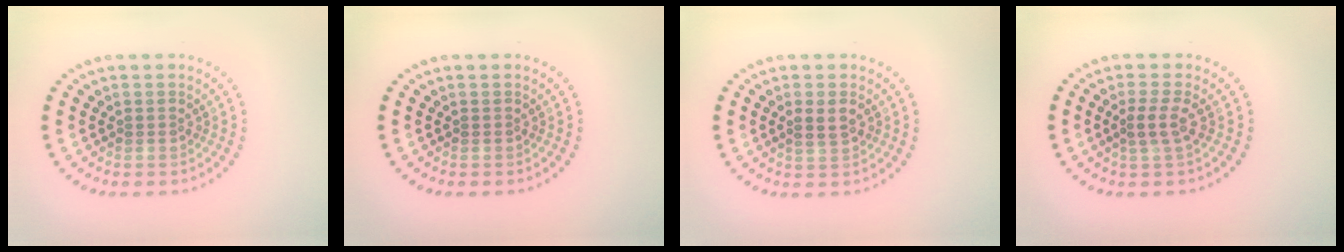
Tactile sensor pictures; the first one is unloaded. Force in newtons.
{"total": 0.0}
{"total": 1.9, "press": 1.9, "slide": 0.2}
{"total": 1.9, "press": 1.6, "slide": 1.0}